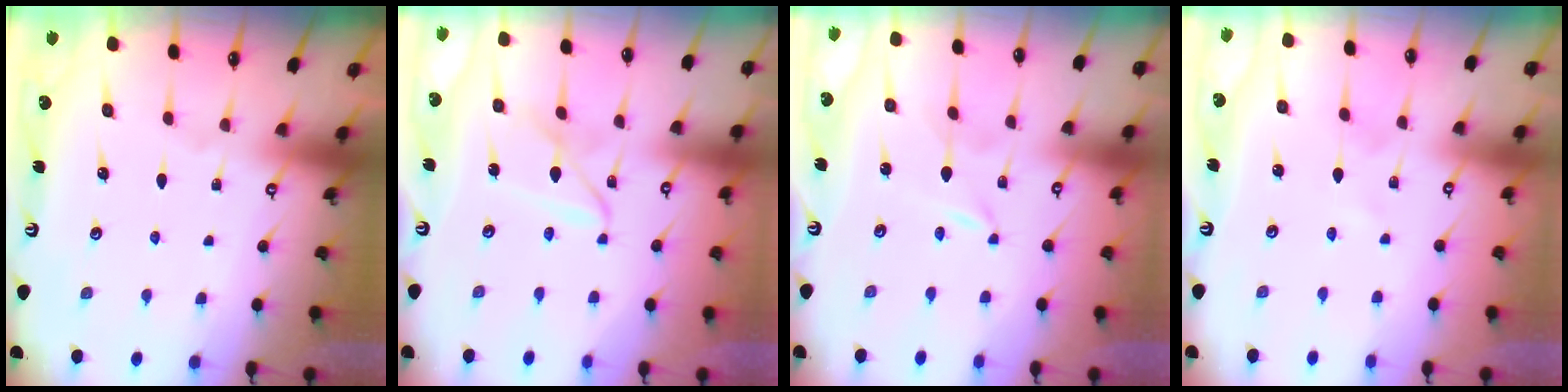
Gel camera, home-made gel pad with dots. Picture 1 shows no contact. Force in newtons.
{"total": 7.3, "press": 7.3, "slide": 0.5}
{"total": 0.0}
{"total": 0.0}